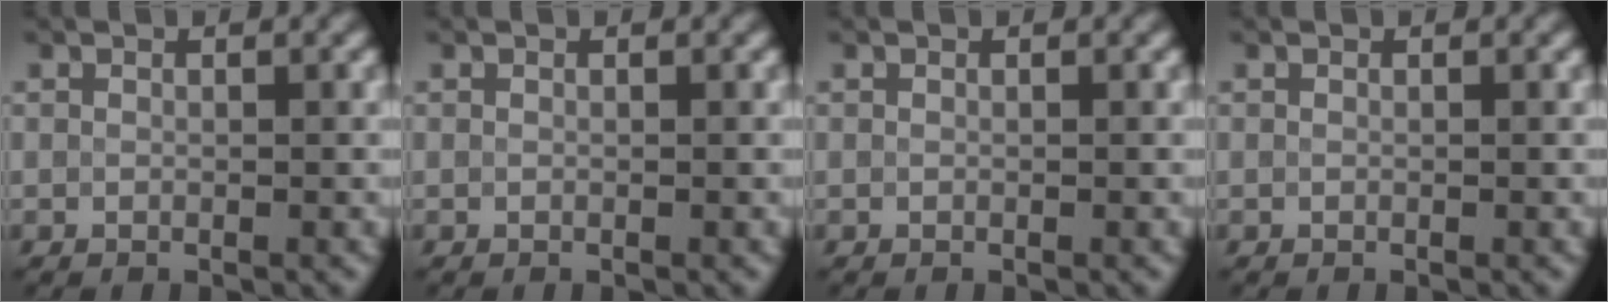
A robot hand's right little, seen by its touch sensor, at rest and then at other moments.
{"total": 0.0}
{"total": 0.0}
{"total": 0.0}